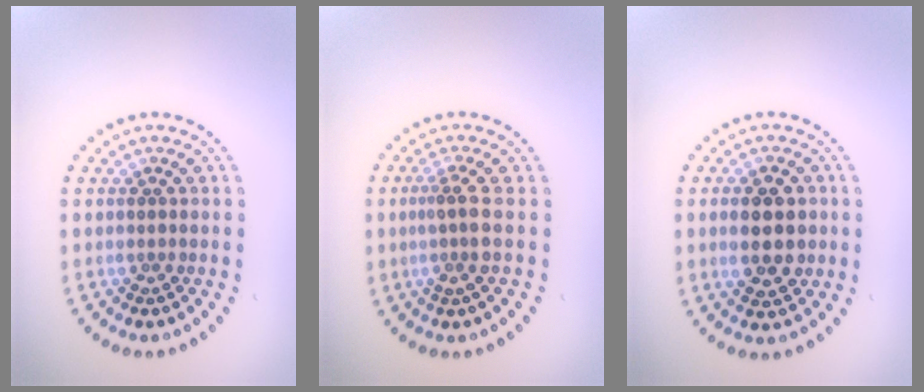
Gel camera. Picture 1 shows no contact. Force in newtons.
{"total": 2.0, "press": 1.4, "slide": 1.4}
{"total": 4.4, "press": 4.4, "slide": 0.1}